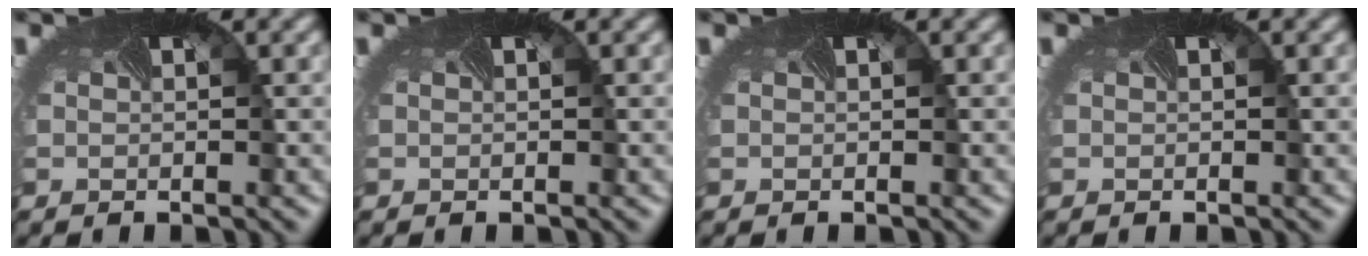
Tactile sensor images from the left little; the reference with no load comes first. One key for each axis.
{"total": 0.0}
{"total": 0.0}
{"total": 0.0}